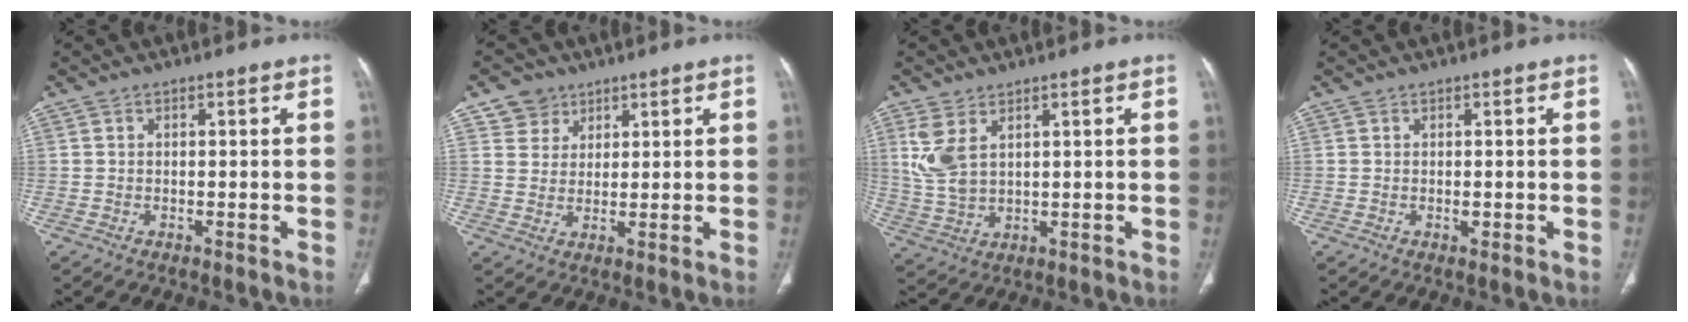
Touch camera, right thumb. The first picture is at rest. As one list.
[{"total": 4.9, "force": [2.9, 4.0, 0.3], "torque": [0.016, -0.016, 0.053]}, {"total": 7.2, "force": [2.8, 4.0, 5.2], "torque": [-0.119, -0.007, 0.069]}, {"total": 0.8, "force": [-0.1, 0.4, 0.6], "torque": [-0.010, -0.003, -0.001]}]